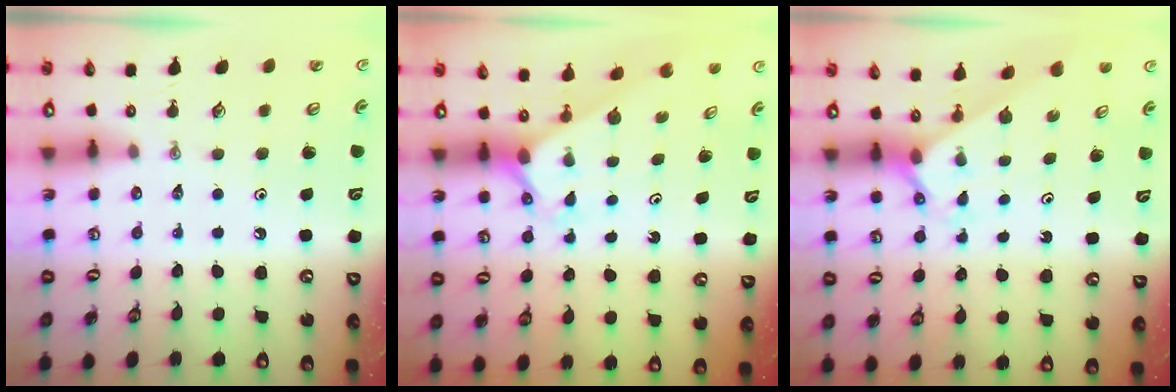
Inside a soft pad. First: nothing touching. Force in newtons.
{"total": 1.8, "press": 1.8, "slide": 0.2}
{"total": 2.0, "press": 2.0, "slide": 0.2}